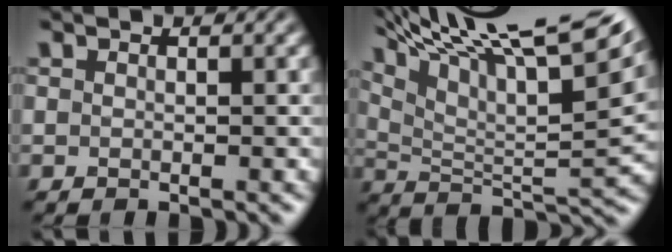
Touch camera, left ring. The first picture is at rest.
{"total": 16.9, "force": [11.9, 3.8, 11.4], "torque": [-0.211, 0.028, 0.180]}